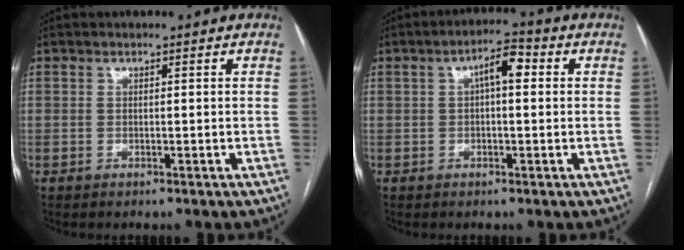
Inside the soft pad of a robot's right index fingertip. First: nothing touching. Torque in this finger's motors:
{"motor_torque": [0.24, 0.09, 0.10, 0.06]}